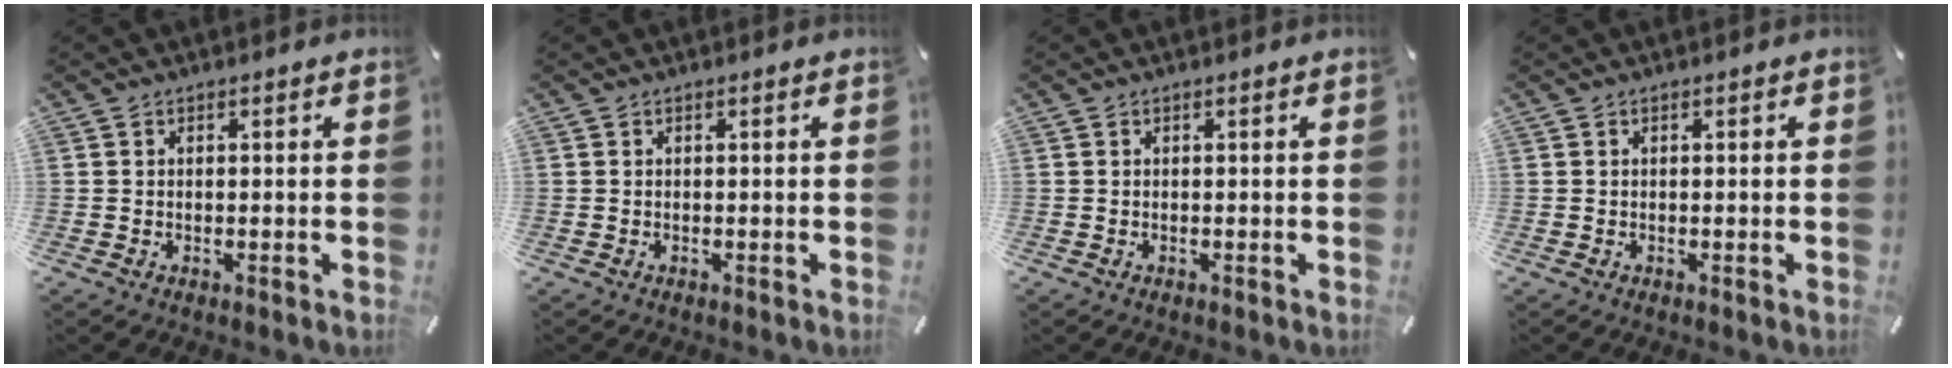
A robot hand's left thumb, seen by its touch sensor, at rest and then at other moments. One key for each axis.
{"total": 0.0}
{"total": 0.0}
{"total": 0.0}